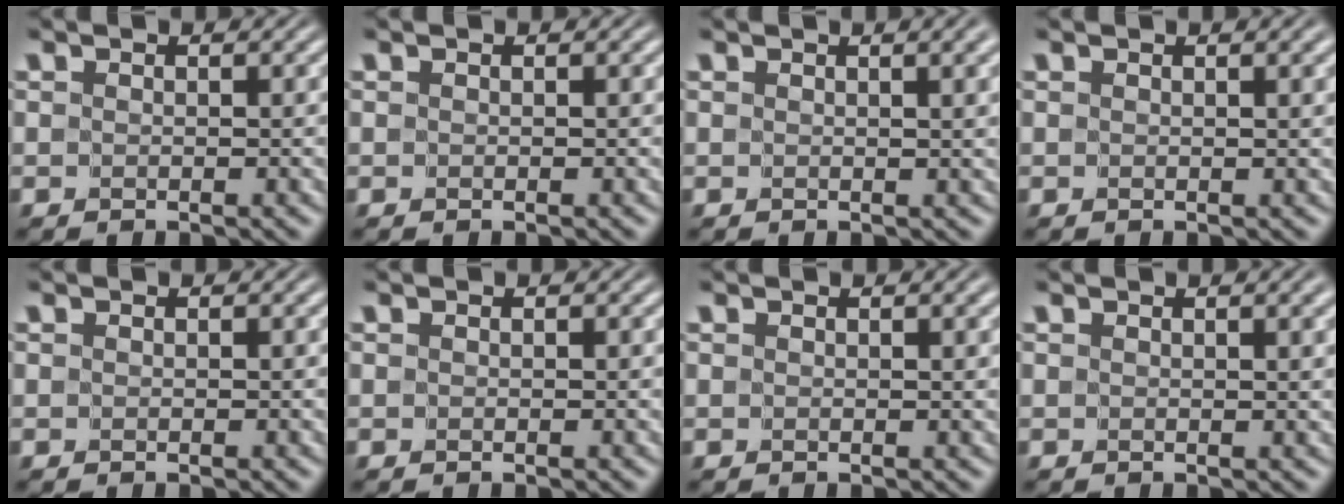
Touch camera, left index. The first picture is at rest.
{"total": 0.0}
{"total": 2.8, "force": [1.1, 0.8, 2.4], "torque": [-0.022, 0.002, 0.013]}
{"total": 1.0, "force": [0.5, 0.0, 0.8], "torque": [-0.009, 0.001, 0.007]}
{"total": 0.0}
{"total": 0.0}
{"total": 0.6, "force": [0.4, -0.1, 0.4], "torque": [-0.004, 0.000, 0.006]}
{"total": 1.5, "force": [0.8, 0.2, 1.3], "torque": [-0.013, 0.001, 0.012]}